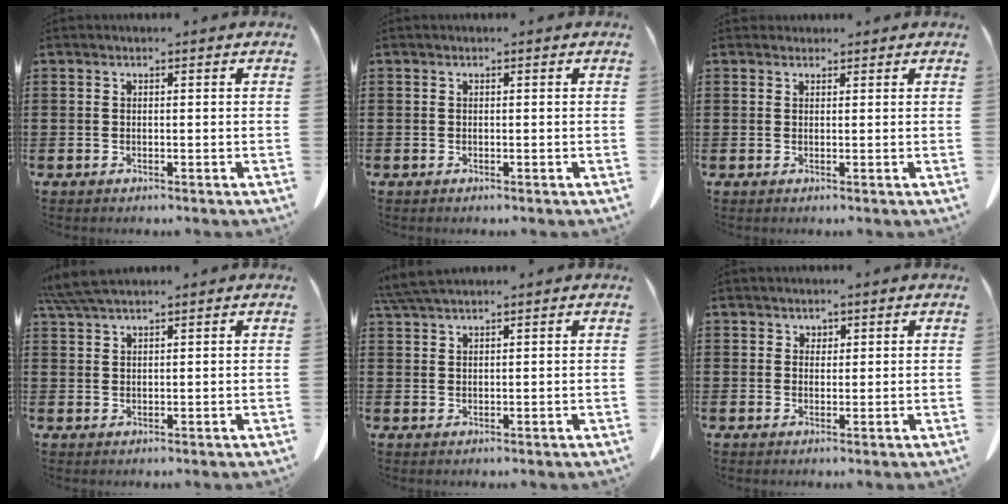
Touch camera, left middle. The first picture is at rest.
{"total": 0.0}
{"total": 1.1, "force": [1.0, 0.5, 0.0], "torque": [-0.004, 0.000, 0.021]}
{"total": 4.5, "force": [3.8, 0.4, 2.4], "torque": [-0.059, -0.005, 0.072]}
{"total": 3.5, "force": [3.0, 0.2, 1.8], "torque": [-0.044, -0.004, 0.060]}
{"total": 1.3, "force": [1.1, 0.7, 0.2], "torque": [0.002, -0.005, 0.022]}